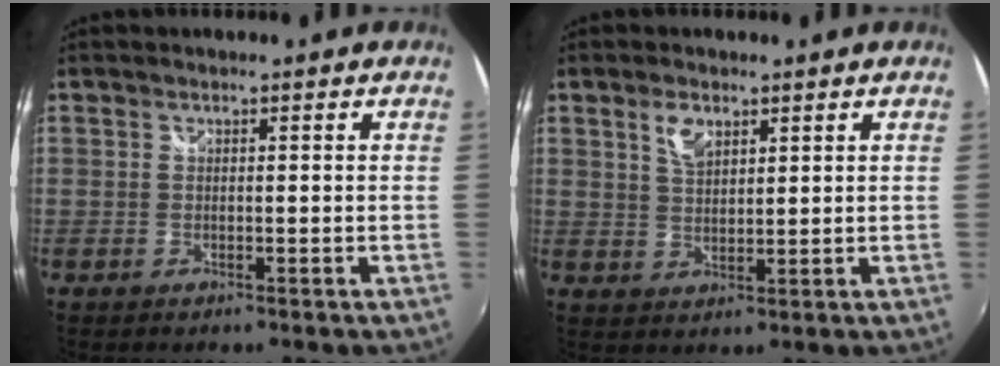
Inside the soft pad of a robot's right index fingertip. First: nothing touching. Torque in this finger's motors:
{"motor_torque": [0.12, -0.03, 0.11, 0.05]}